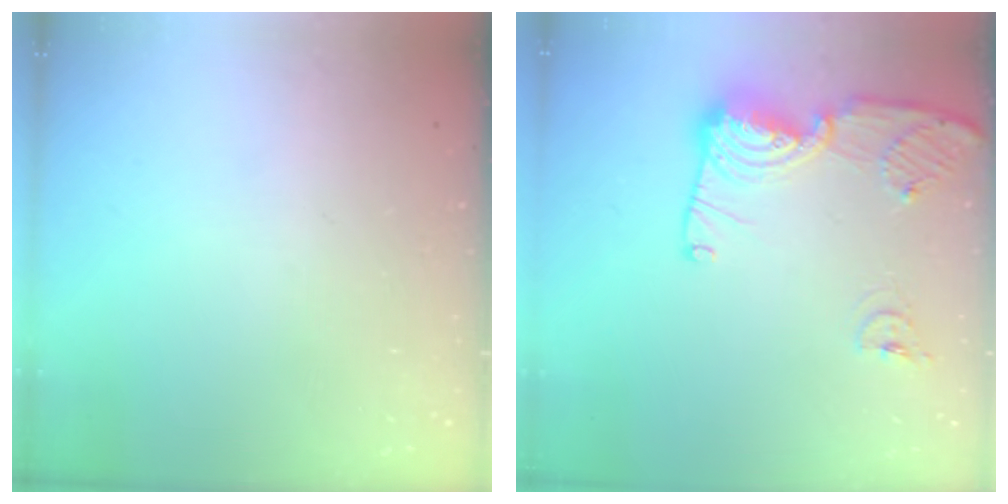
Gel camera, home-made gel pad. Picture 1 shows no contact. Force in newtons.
{"total": 14.2, "press": 14.1, "slide": 1.6}